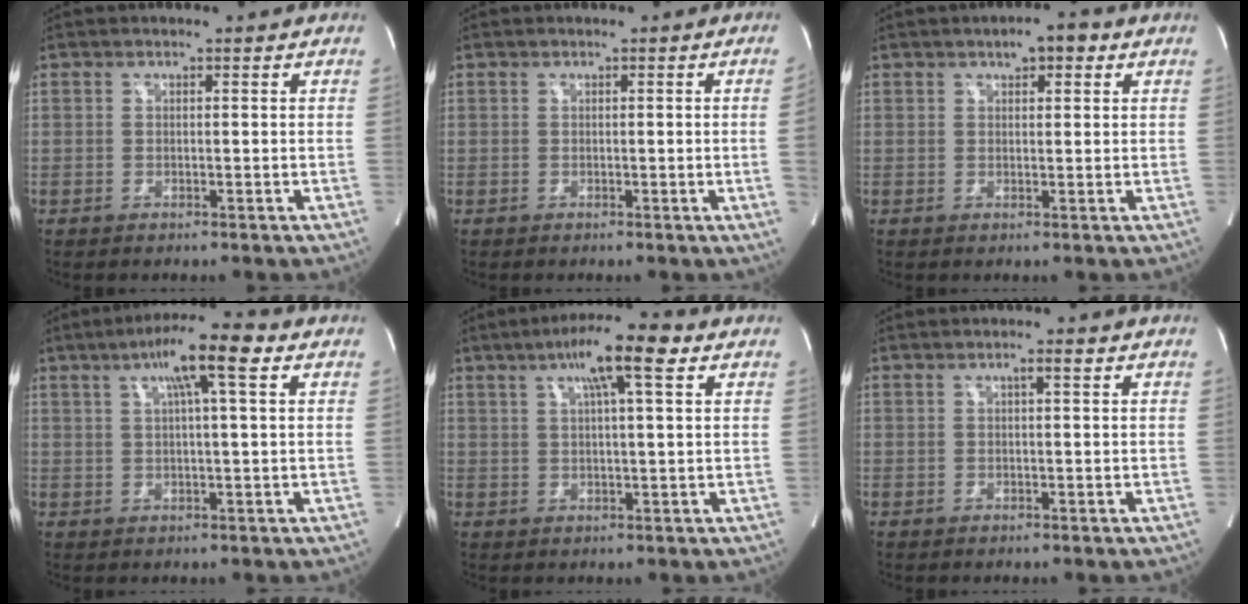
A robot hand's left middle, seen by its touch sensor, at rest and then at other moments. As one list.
[{"total": 2.1, "force": [-0.1, -1.0, 1.8], "torque": [-0.022, -0.002, 0.000]}, {"total": 3.6, "force": [2.0, 1.3, 2.7], "torque": [-0.042, 0.014, 0.027]}, {"total": 9.0, "force": [3.9, 0.3, 8.1], "torque": [-0.139, 0.022, 0.057]}, {"total": 9.3, "force": [4.5, 0.6, 8.1], "torque": [-0.139, 0.020, 0.066]}, {"total": 1.1, "force": [0.5, -0.1, 1.0], "torque": [-0.018, 0.003, 0.008]}]